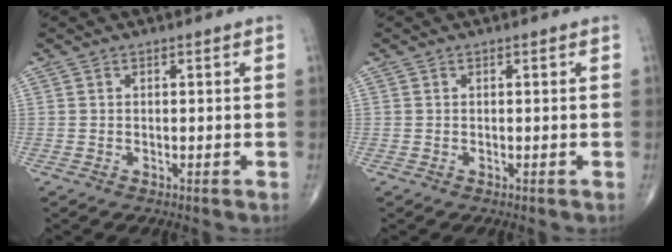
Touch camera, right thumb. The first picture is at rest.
{"total": 0.0}